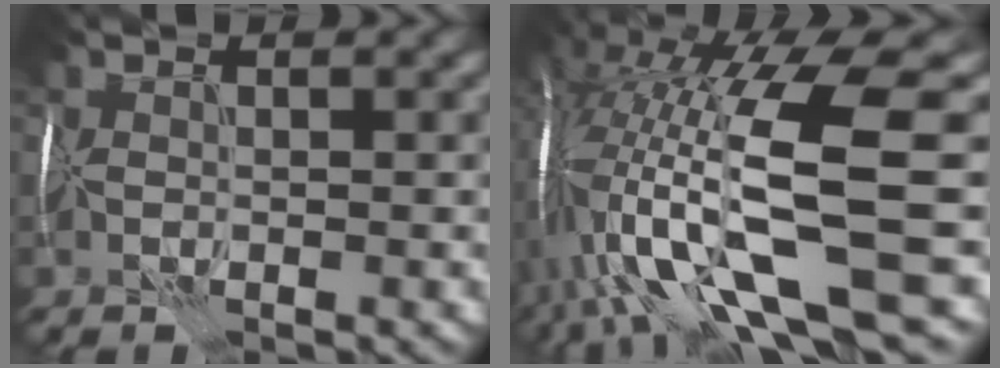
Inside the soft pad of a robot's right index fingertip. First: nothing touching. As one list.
[{"total": 16.7, "force": [-1.7, 5.0, 15.8], "torque": [-0.299, -0.009, -0.014]}]